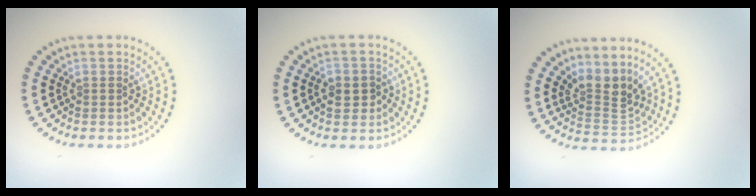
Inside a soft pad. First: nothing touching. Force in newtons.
{"total": 2.3, "press": 2.3, "slide": 0.6}
{"total": 3.4, "press": 2.3, "slide": 2.5}